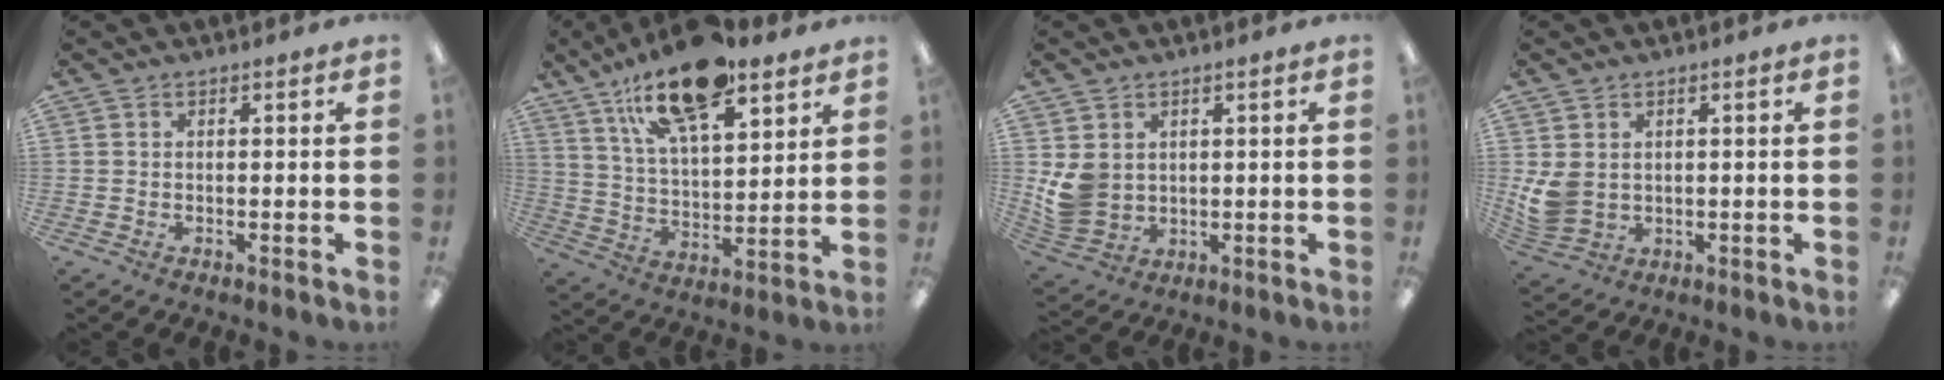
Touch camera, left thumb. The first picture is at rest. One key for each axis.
{"total": 20.0, "fx": 13.7, "fy": 7.8, "fz": 12.2, "tx": -0.212, "ty": -0.063, "tz": 0.236}
{"total": 6.9, "fx": 1.8, "fy": 5.9, "fz": 3.1, "tx": -0.062, "ty": -0.006, "tz": 0.037}
{"total": 6.2, "fx": 1.6, "fy": 5.0, "fz": 3.4, "tx": -0.078, "ty": -0.006, "tz": 0.034}